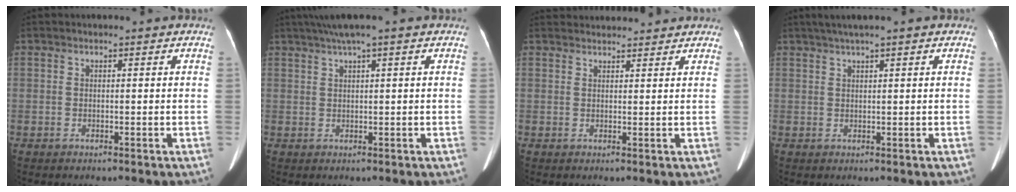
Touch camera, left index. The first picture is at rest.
{"total": 4.2, "force": [2.7, -0.4, 3.2], "torque": [-0.067, 0.023, 0.052]}
{"total": 6.8, "force": [6.6, 1.1, 1.0], "torque": [-0.011, 0.032, 0.084]}
{"total": 4.0, "force": [2.8, -0.2, 2.9], "torque": [-0.053, 0.023, 0.049]}